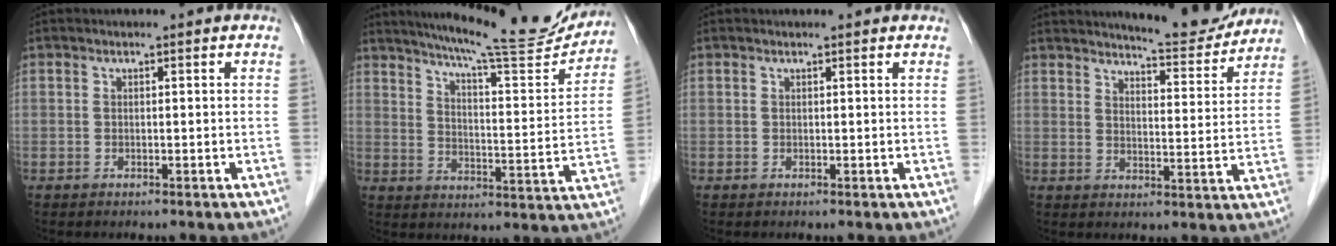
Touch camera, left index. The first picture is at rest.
{"total": 18.7, "force": [17.2, 1.0, 7.5], "torque": [-0.118, -0.045, 0.227]}
{"total": 1.7, "force": [1.6, 0.3, 0.4], "torque": [-0.014, 0.006, 0.012]}
{"total": 10.9, "force": [10.4, 1.1, 3.1], "torque": [-0.040, -0.020, 0.133]}